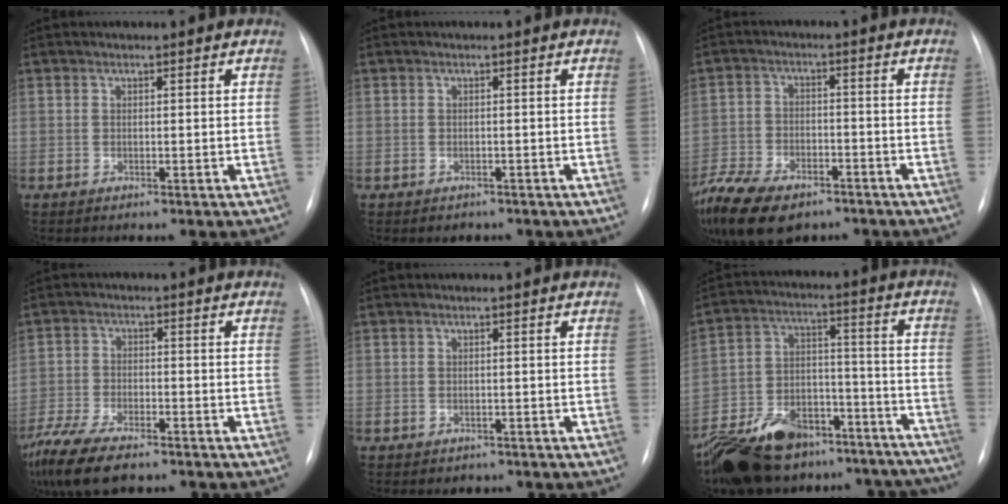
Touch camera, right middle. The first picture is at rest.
{"total": 1.4, "force": [-1.1, 1.0, 0.2], "torque": [-0.005, 0.001, -0.011]}
{"total": 17.9, "force": [-12.1, 9.3, 9.4], "torque": [-0.252, -0.020, -0.198]}
{"total": 12.2, "force": [-9.1, 3.8, 7.1], "torque": [-0.140, -0.022, -0.157]}
{"total": 1.5, "force": [-1.1, 1.0, 0.2], "torque": [-0.006, 0.002, -0.012]}
{"total": 27.4, "force": [-22.0, 12.2, 11.0], "torque": [-0.169, 0.023, -0.309]}